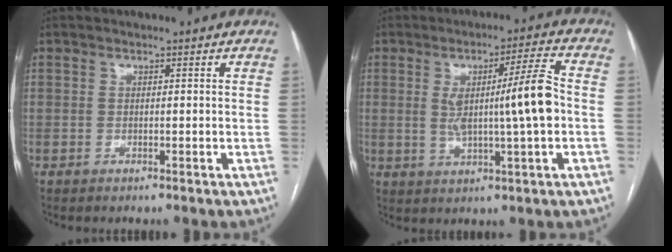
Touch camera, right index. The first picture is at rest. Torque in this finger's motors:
{"motor_torque": [0.30, -0.13, 0.29, 0.11]}